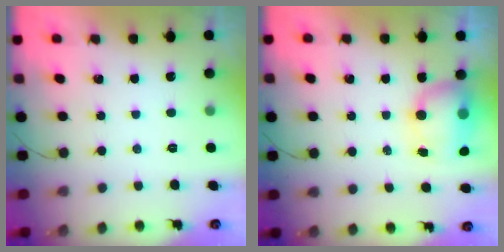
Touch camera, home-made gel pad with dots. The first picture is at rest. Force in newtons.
{"total": 7.8, "press": 7.4, "slide": 2.6}